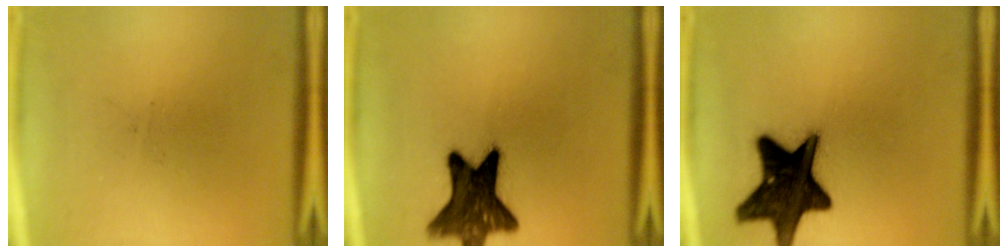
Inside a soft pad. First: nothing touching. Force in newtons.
{"total": 14.4}
{"total": 18.6}